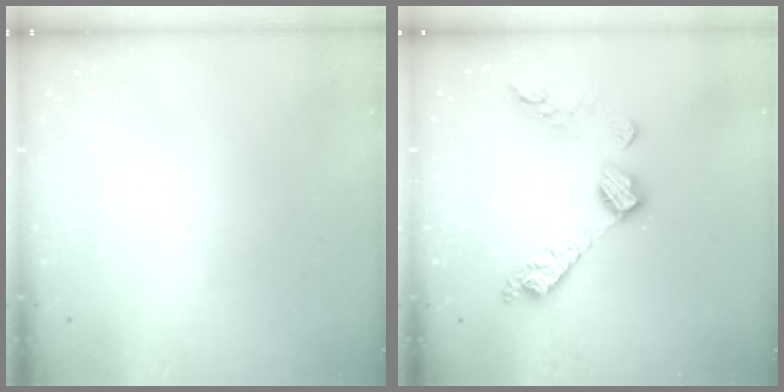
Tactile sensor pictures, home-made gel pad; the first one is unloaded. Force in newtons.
{"total": 11.7, "press": 11.7, "slide": 0.4}